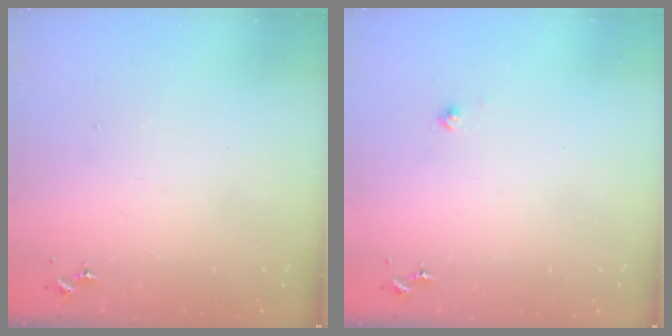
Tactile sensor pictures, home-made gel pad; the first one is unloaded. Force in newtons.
{"total": 2.3, "press": 2.3, "slide": 0.2}